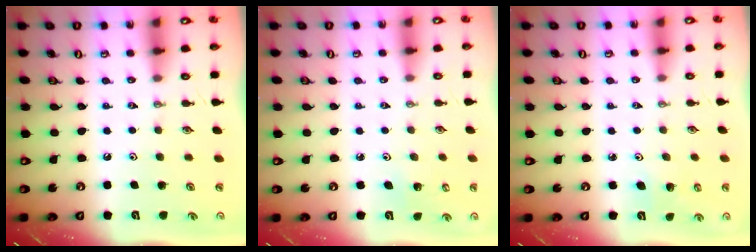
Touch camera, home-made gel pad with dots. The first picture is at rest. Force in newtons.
{"total": 2.9, "press": 2.9, "slide": 0.2}
{"total": 4.2, "press": 4.1, "slide": 0.8}